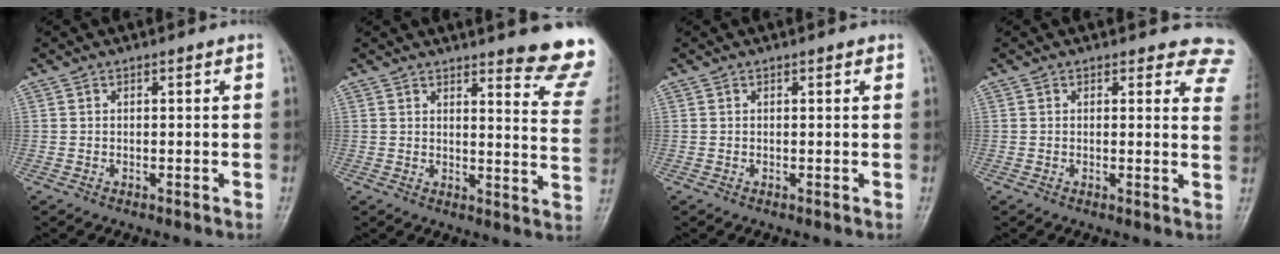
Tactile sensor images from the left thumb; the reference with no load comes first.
{"total": 13.7, "force": [11.3, 2.1, 7.6], "torque": [-0.061, -0.091, 0.119]}
{"total": 0.6, "force": [0.4, 0.2, 0.4], "torque": [-0.007, -0.001, 0.002]}
{"total": 7.9, "force": [7.3, 3.1, 0.8], "torque": [0.046, -0.036, 0.041]}